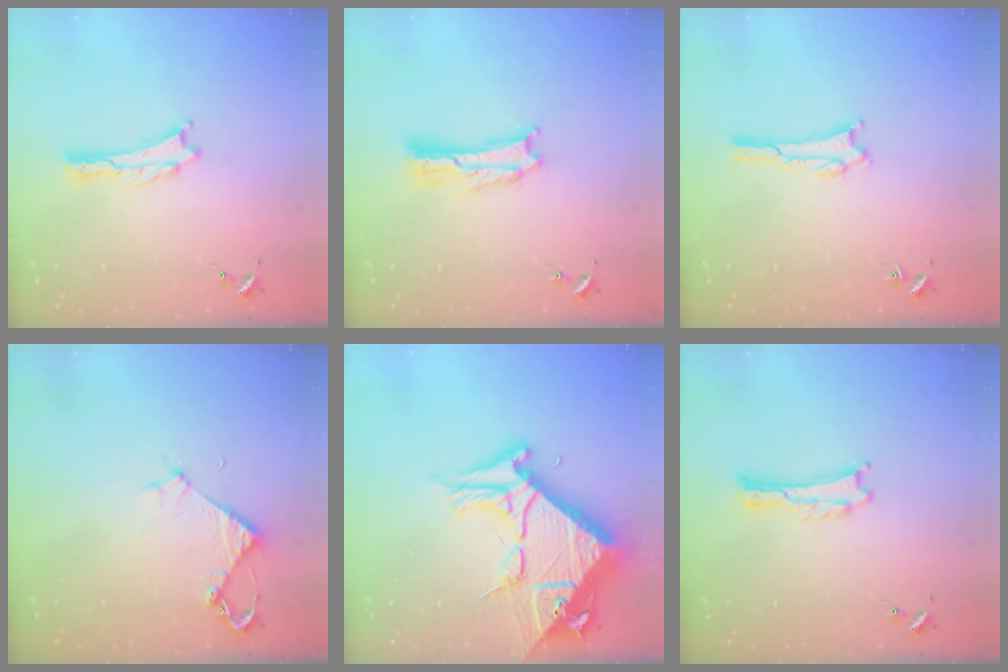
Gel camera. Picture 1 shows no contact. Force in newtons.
{"total": 1.7, "press": 1.7, "slide": 0.3}
{"total": 1.5, "press": 1.5, "slide": 0.2}
{"total": 3.2, "press": 3.2, "slide": 0.2}
{"total": 13.0, "press": 12.9, "slide": 1.4}
{"total": 0.0}